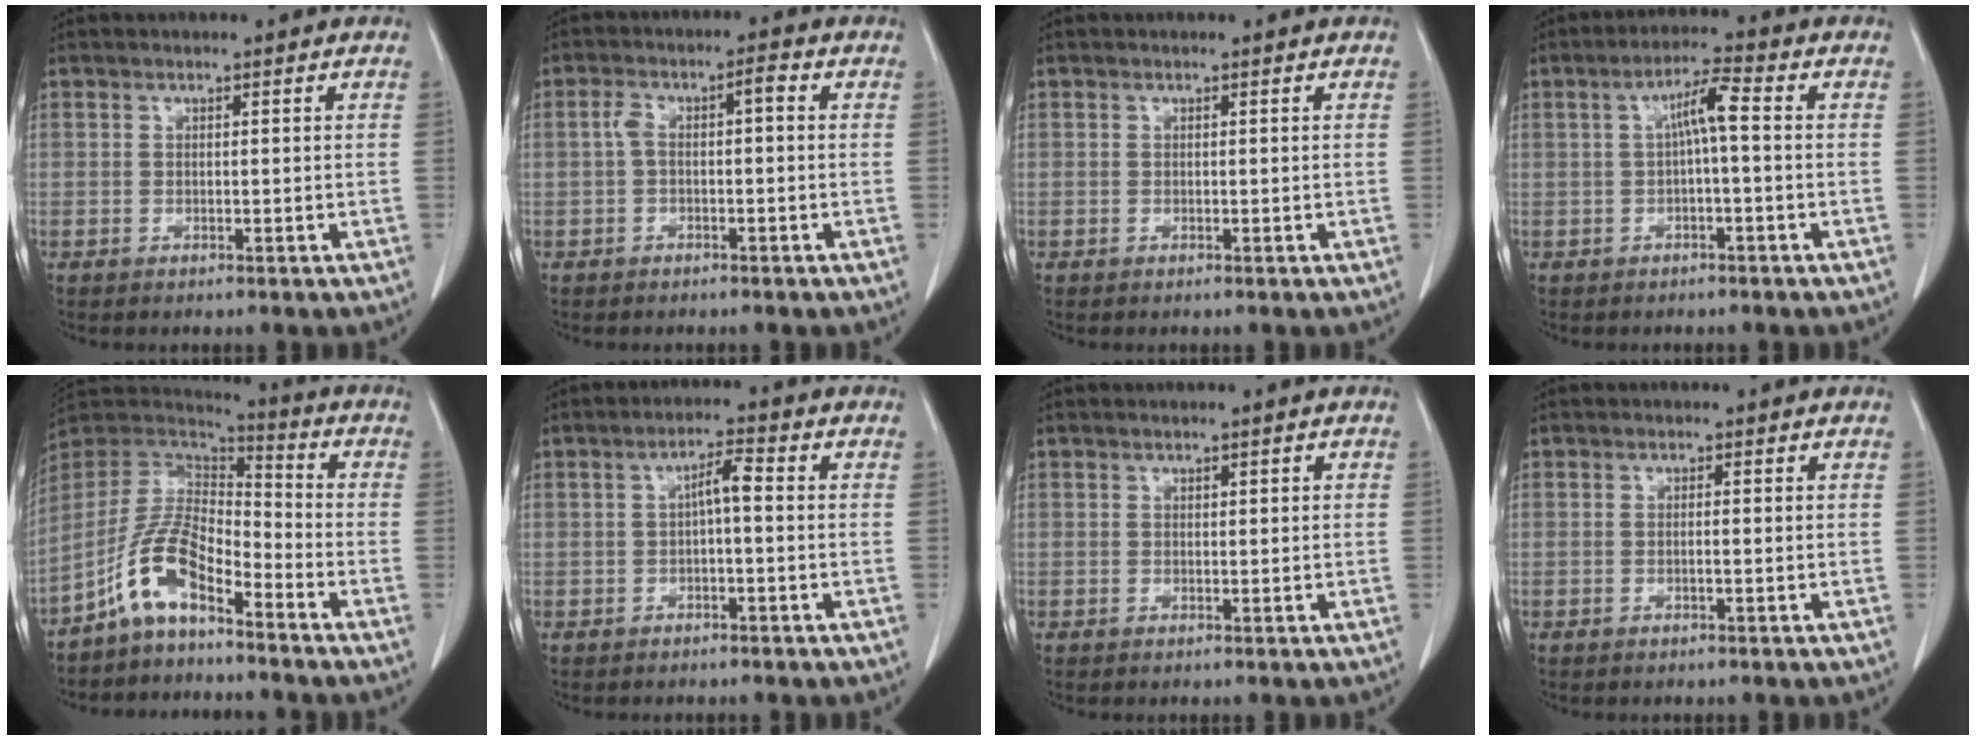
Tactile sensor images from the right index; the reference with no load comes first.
{"total": 4.0, "force": [0.2, 1.4, 3.8], "torque": [-0.078, 0.027, 0.003]}
{"total": 0.0}
{"total": 4.5, "force": [0.2, 0.3, 4.5], "torque": [-0.079, 0.017, 0.004]}
{"total": 9.9, "force": [-6.5, 3.6, 6.6], "torque": [-0.148, 0.023, -0.130]}
{"total": 3.2, "force": [-0.1, 0.5, 3.2], "torque": [-0.054, 0.012, -0.001]}
{"total": 0.8, "force": [0.3, 0.3, 0.7], "torque": [-0.010, 0.003, 0.006]}
{"total": 0.7, "force": [-0.2, 0.0, 0.7], "torque": [-0.013, 0.001, -0.002]}